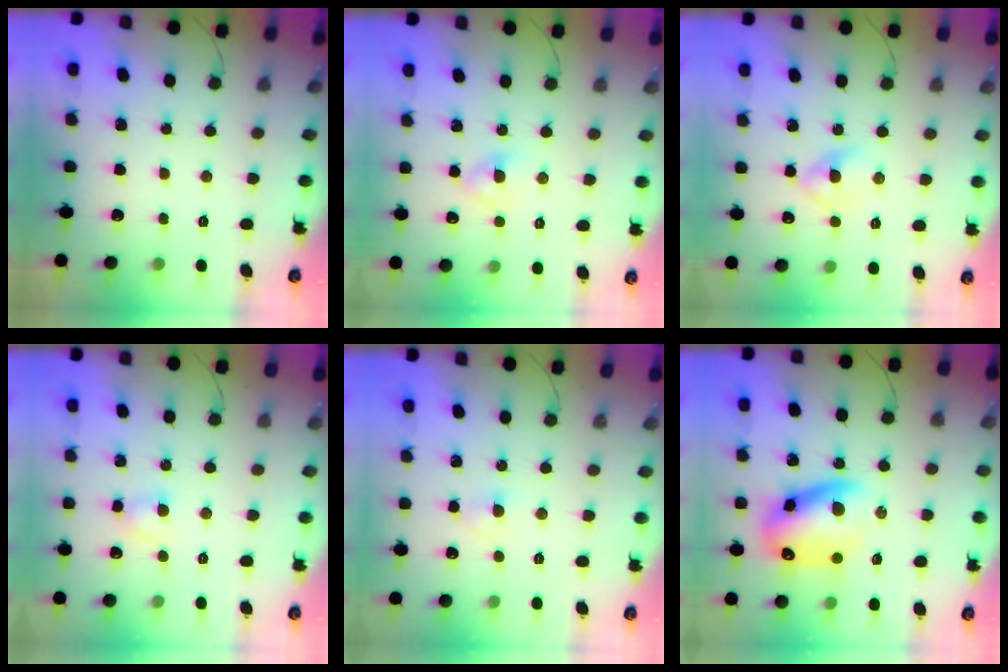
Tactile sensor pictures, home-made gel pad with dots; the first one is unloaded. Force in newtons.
{"total": 2.8, "press": 2.6, "slide": 1.2}
{"total": 3.5, "press": 3.2, "slide": 1.3}
{"total": 3.0, "press": 2.7, "slide": 1.2}
{"total": 2.1, "press": 1.9, "slide": 0.9}
{"total": 15.1, "press": 14.6, "slide": 3.8}